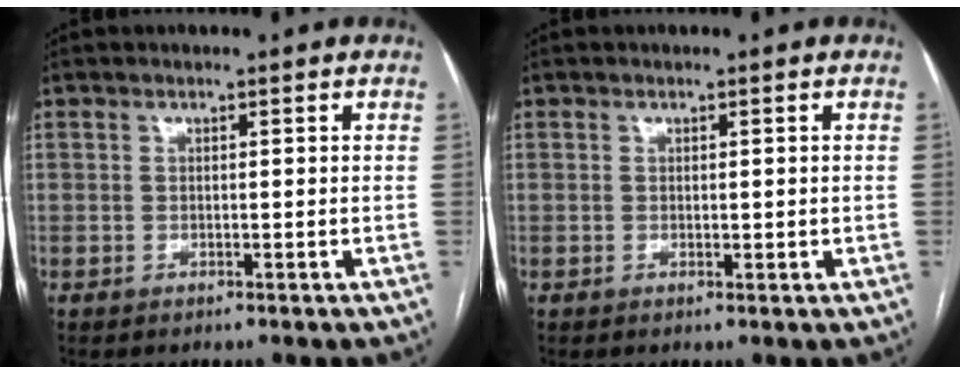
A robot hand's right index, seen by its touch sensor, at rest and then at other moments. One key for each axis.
{"total": 0.8, "fx": 0.0, "fy": 0.4, "fz": 0.7, "tx": -0.010, "ty": -0.003, "tz": 0.001}